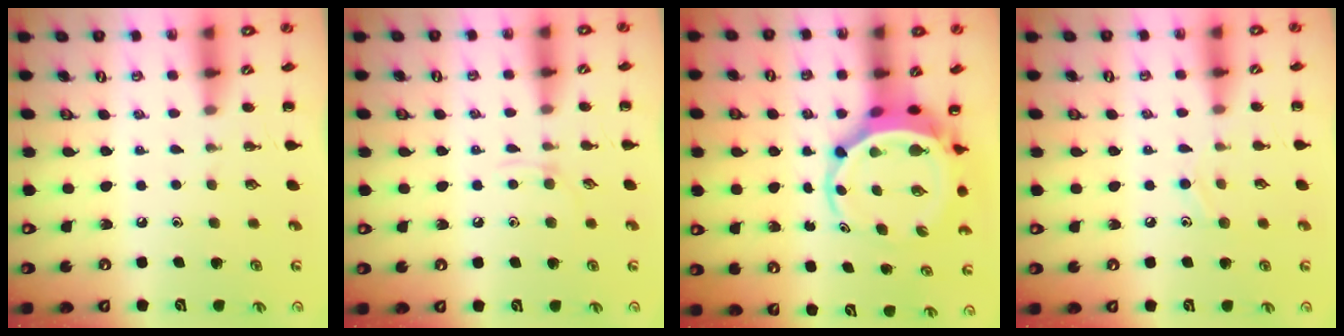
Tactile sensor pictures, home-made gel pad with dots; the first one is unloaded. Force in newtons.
{"total": 3.1, "press": 2.9, "slide": 1.1}
{"total": 5.7, "press": 5.4, "slide": 1.8}
{"total": 7.0, "press": 6.7, "slide": 1.9}